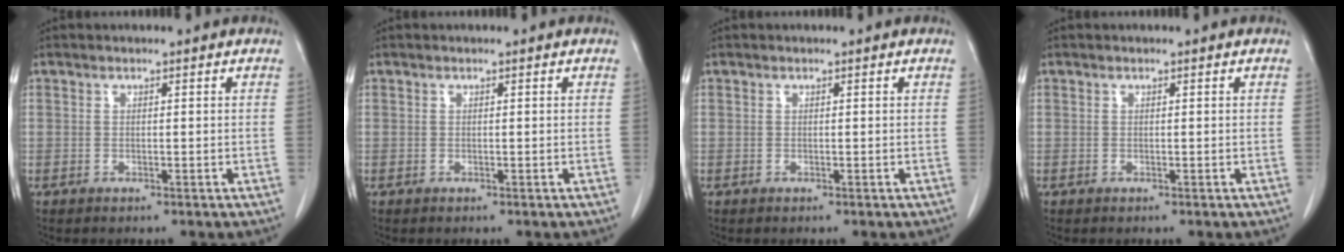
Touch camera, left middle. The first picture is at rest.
{"total": 0.0}
{"total": 0.0}
{"total": 0.0}